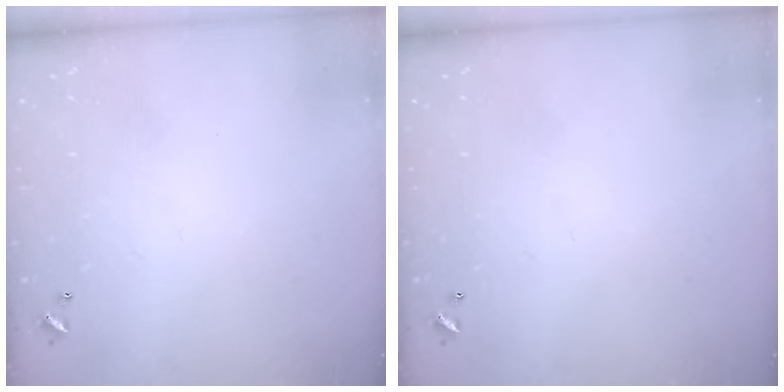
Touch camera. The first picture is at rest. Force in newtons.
{"total": 0.0}